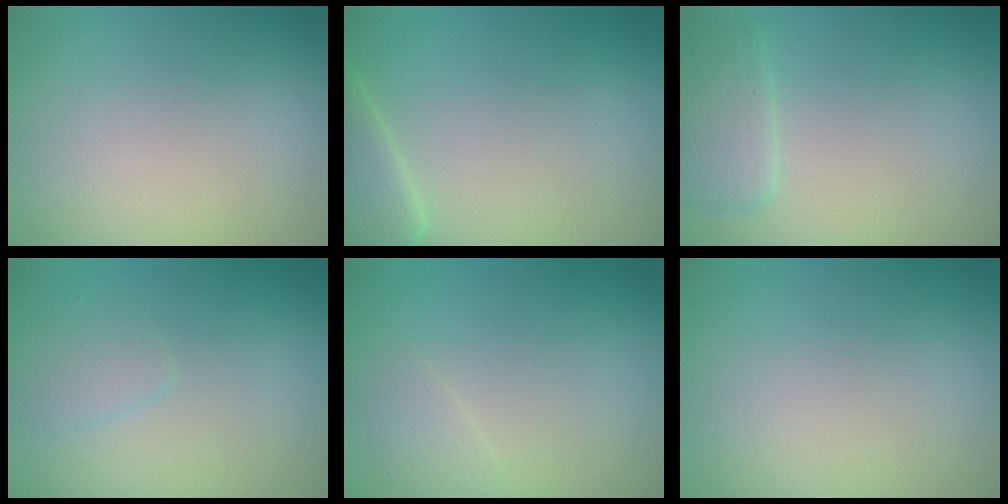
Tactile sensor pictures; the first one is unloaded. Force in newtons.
{"total": 2.8, "press": 2.8, "slide": 0.2}
{"total": 2.0, "press": 2.0, "slide": 0.3}
{"total": 1.0, "press": 1.0, "slide": 0.0}
{"total": 0.9, "press": 0.9, "slide": 0.0}
{"total": 0.0}